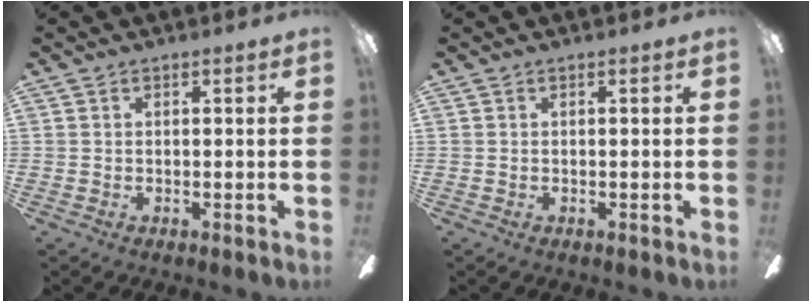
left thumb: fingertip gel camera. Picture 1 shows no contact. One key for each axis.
{"total": 0.0}